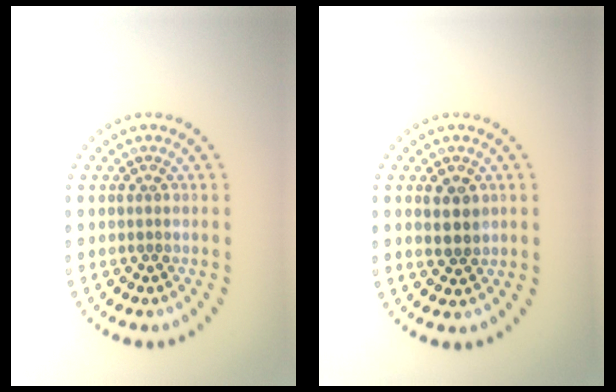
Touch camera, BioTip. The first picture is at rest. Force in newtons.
{"total": 2.3, "press": 2.2, "slide": 0.6}